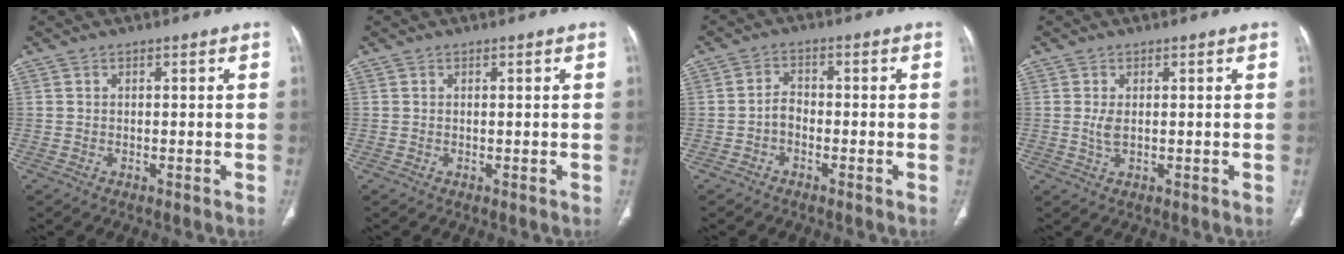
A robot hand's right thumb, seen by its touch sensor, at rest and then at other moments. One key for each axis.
{"total": 0.0}
{"total": 2.7, "fx": -1.2, "fy": 1.8, "fz": 1.6, "tx": -0.022, "ty": 0.014, "tz": -0.029}
{"total": 2.1, "fx": 0.2, "fy": 0.9, "fz": 1.9, "tx": -0.046, "ty": -0.004, "tz": 0.007}